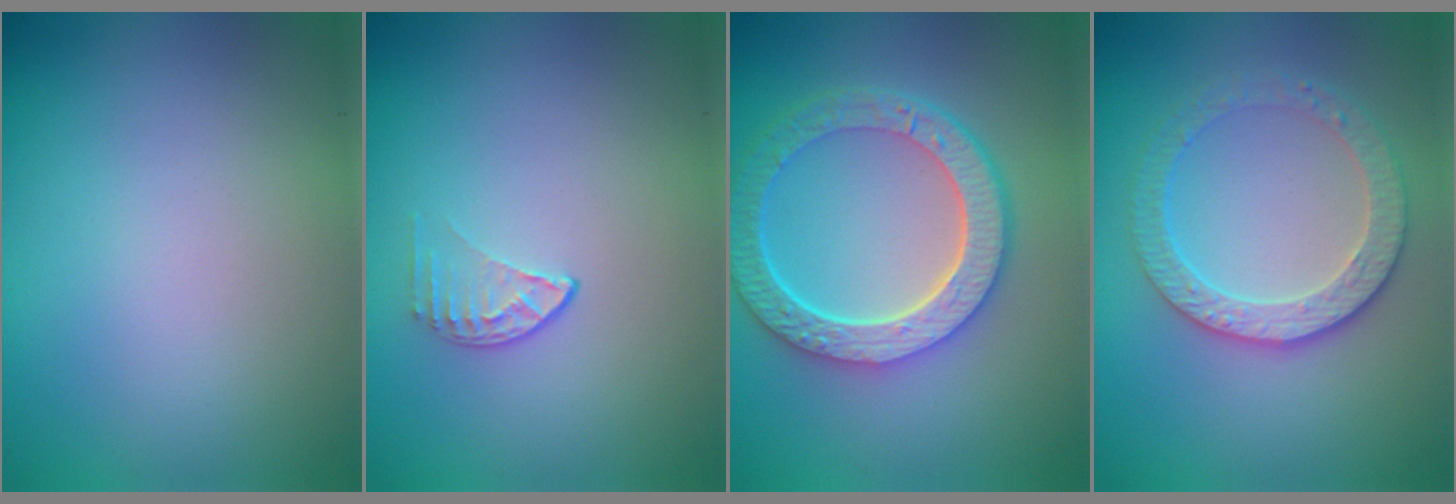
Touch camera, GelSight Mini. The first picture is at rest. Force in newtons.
{"total": 1.1, "press": 0.7, "slide": 0.9}
{"total": 6.4, "press": 4.9, "slide": 4.1}
{"total": 3.3, "press": 3.1, "slide": 1.2}